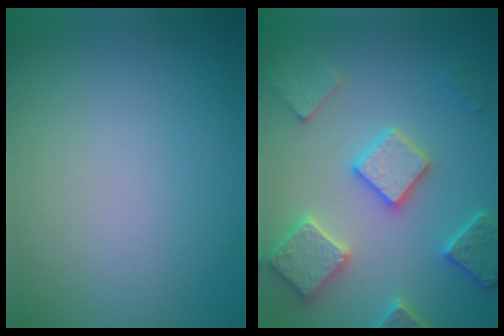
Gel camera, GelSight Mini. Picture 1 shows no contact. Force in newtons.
{"total": 5.7, "press": 5.6, "slide": 1.3}